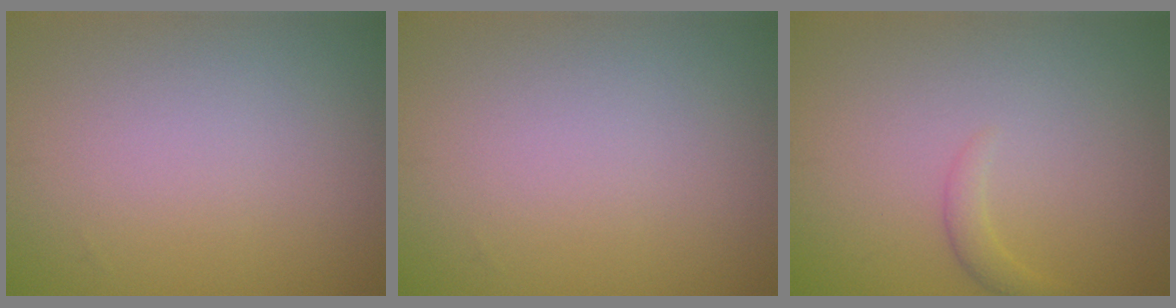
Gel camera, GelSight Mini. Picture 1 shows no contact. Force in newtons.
{"total": 0.0}
{"total": 1.1, "press": 1.1, "slide": 0.1}